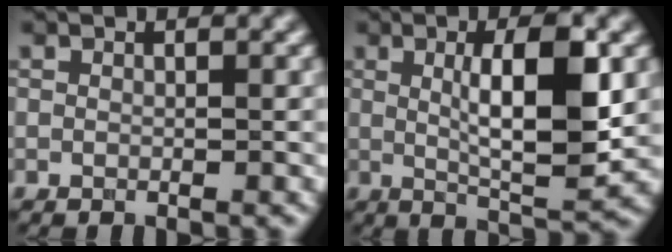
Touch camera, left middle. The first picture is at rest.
{"total": 7.9, "force": [1.0, 1.9, 7.6], "torque": [-0.111, -0.001, 0.017]}